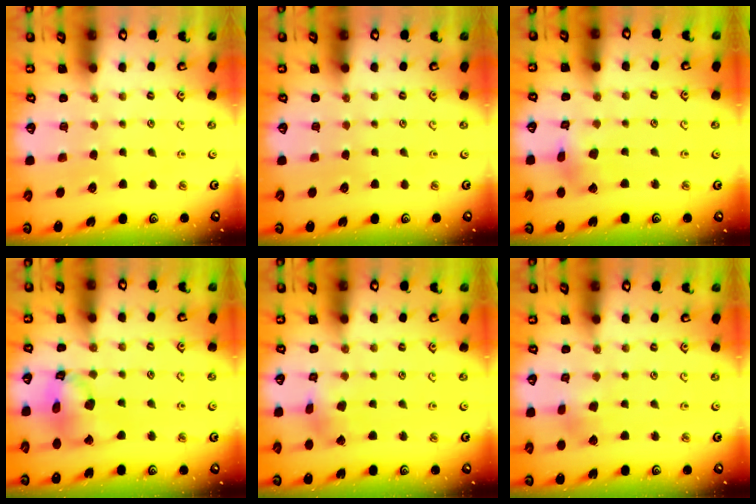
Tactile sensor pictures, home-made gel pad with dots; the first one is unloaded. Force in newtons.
{"total": 0.0}
{"total": 3.8, "press": 3.8, "slide": 0.4}
{"total": 13.5, "press": 13.4, "slide": 1.8}
{"total": 2.5, "press": 2.5, "slide": 0.3}
{"total": 3.0, "press": 3.0, "slide": 0.4}